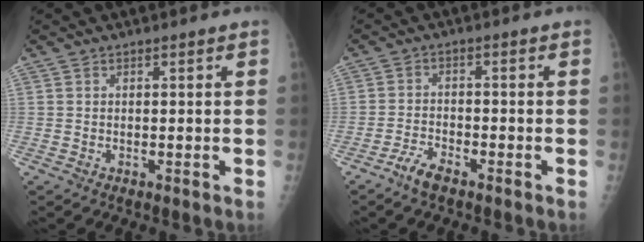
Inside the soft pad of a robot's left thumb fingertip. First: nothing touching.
{"total": 3.8, "force": [-3.0, 1.1, 2.0], "torque": [-0.047, 0.016, -0.058]}